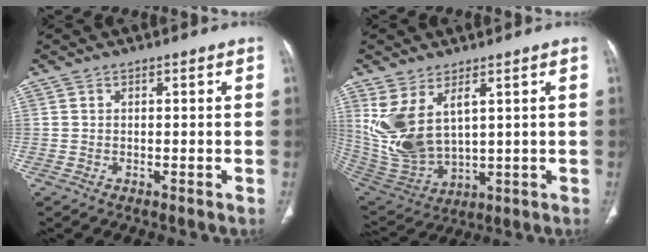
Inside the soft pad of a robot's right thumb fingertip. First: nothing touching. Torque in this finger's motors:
{"motor_torque": [-0.07, 0.63, 0.84, 1.17, 0.16]}